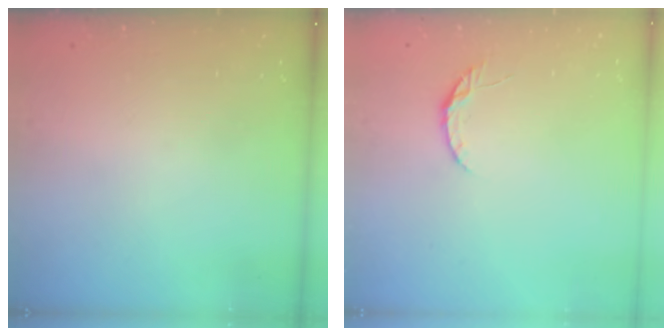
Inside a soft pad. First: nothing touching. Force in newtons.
{"total": 3.8, "press": 3.8, "slide": 0.4}